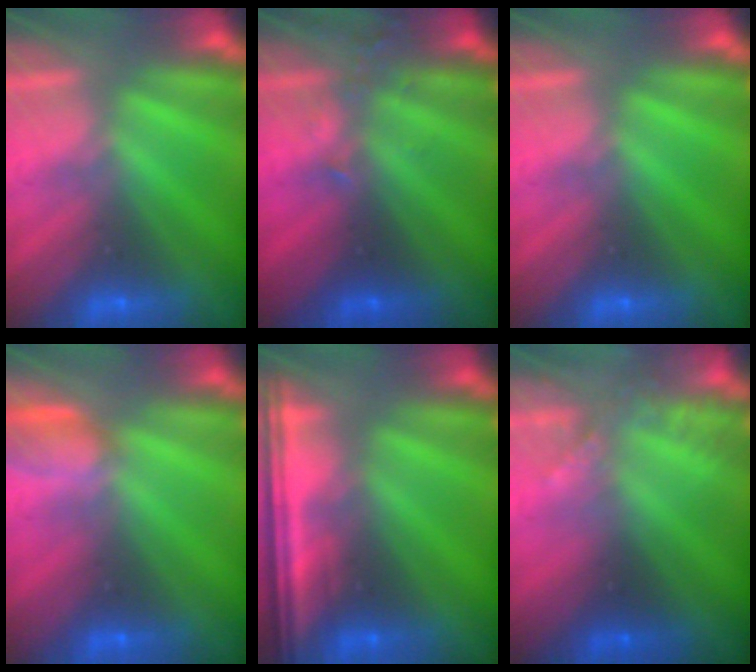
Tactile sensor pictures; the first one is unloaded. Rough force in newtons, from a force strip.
{"total": 3.6}
{"total": 0.0}
{"total": 3.6}
{"total": 7.3}
{"total": 2.1}